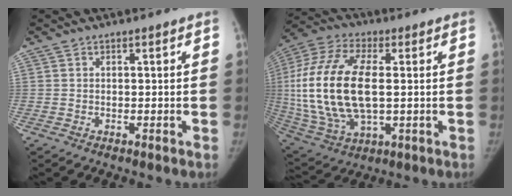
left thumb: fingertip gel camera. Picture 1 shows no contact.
{"total": 22.6, "force": [0.7, 11.5, 19.5], "torque": [-0.423, -0.001, 0.018]}